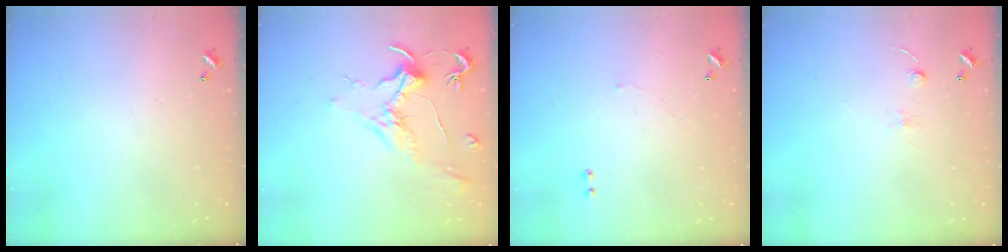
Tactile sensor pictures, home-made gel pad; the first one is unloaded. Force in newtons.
{"total": 1.9, "press": 1.7, "slide": 0.9}
{"total": 1.2, "press": 1.0, "slide": 0.6}
{"total": 2.5, "press": 2.4, "slide": 0.8}